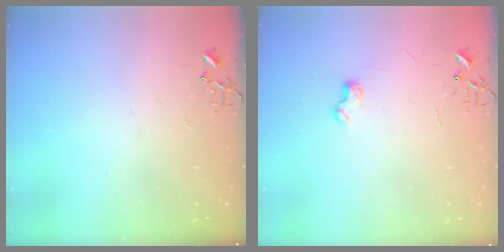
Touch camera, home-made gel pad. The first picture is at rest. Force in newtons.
{"total": 6.3, "press": 6.3, "slide": 0.8}